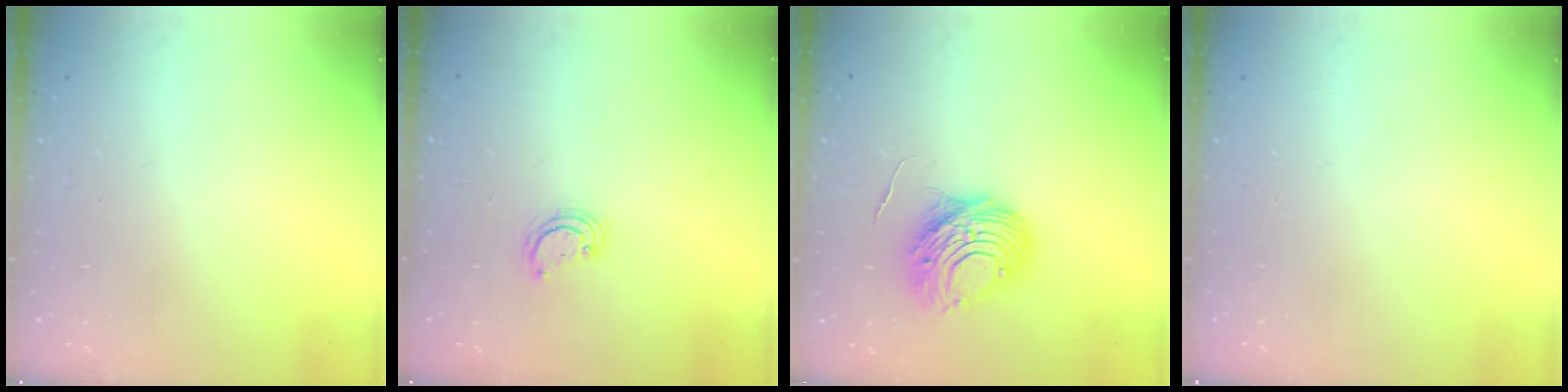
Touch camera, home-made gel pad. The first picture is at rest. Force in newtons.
{"total": 2.6, "press": 2.6, "slide": 0.3}
{"total": 11.1, "press": 11.1, "slide": 0.9}
{"total": 0.0}